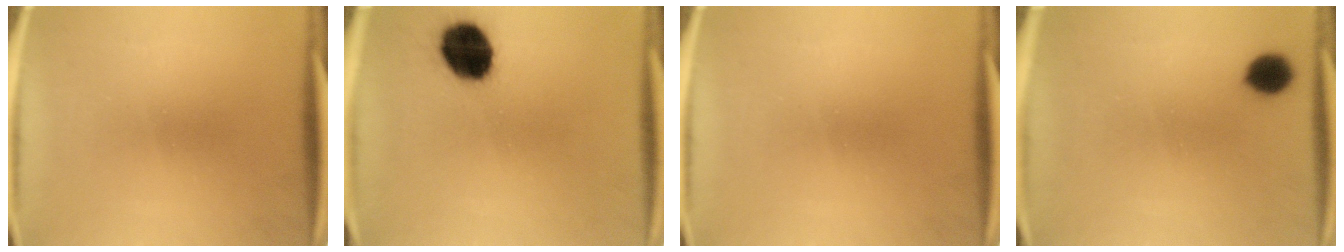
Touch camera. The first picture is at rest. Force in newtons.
{"total": 13.7}
{"total": 0.0}
{"total": 6.2}